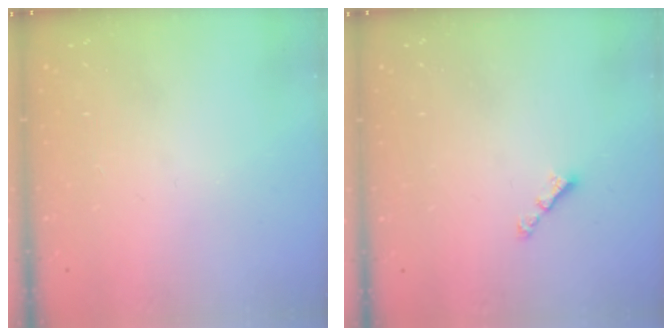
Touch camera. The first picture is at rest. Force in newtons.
{"total": 3.3, "press": 3.3, "slide": 0.4}